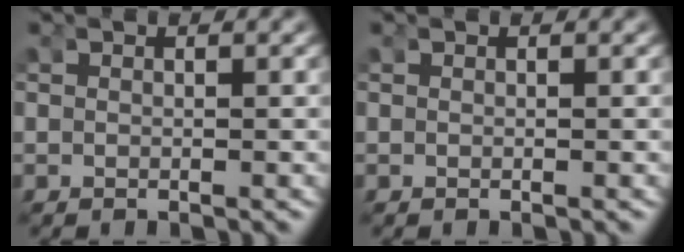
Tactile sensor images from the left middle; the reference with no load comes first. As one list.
[{"total": 0.0}]